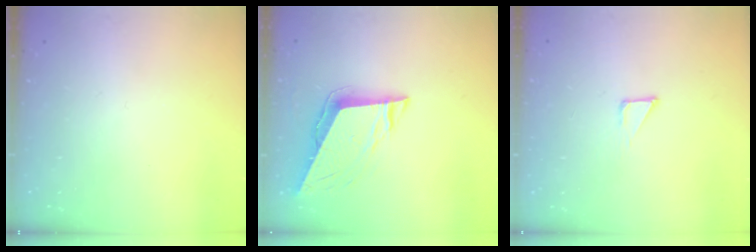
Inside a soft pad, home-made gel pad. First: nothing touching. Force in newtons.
{"total": 8.9, "press": 8.4, "slide": 2.7}
{"total": 2.7, "press": 2.7, "slide": 0.3}